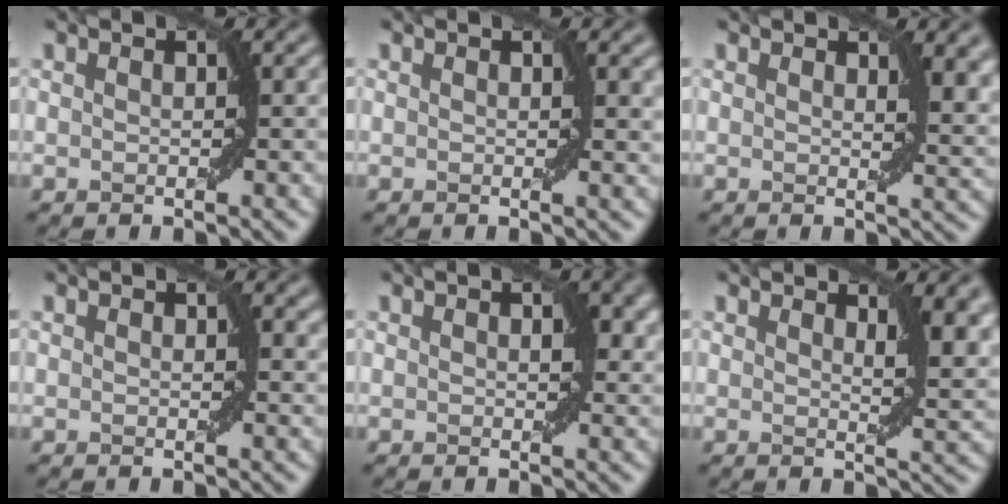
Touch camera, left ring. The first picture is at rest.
{"total": 0.9, "force": [0.4, 0.1, 0.8], "torque": [-0.009, -0.002, 0.006]}
{"total": 3.4, "force": [1.7, 1.2, 2.7], "torque": [-0.032, -0.005, 0.030]}
{"total": 1.0, "force": [0.5, 0.5, 0.7], "torque": [-0.002, -0.004, 0.008]}
{"total": 2.1, "force": [0.6, 1.1, 1.7], "torque": [-0.016, -0.001, 0.011]}
{"total": 4.4, "force": [2.4, 1.4, 3.4], "torque": [-0.039, -0.002, 0.039]}